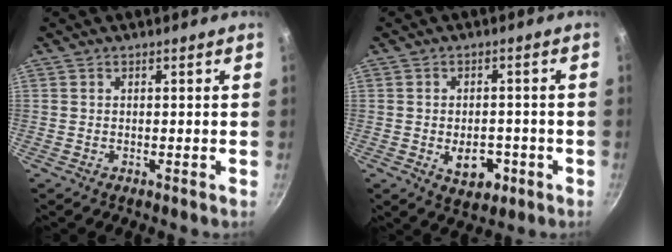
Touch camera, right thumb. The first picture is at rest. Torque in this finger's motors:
{"motor_torque": [-0.23, 0.34, -0.12, 0.04, 0.12]}